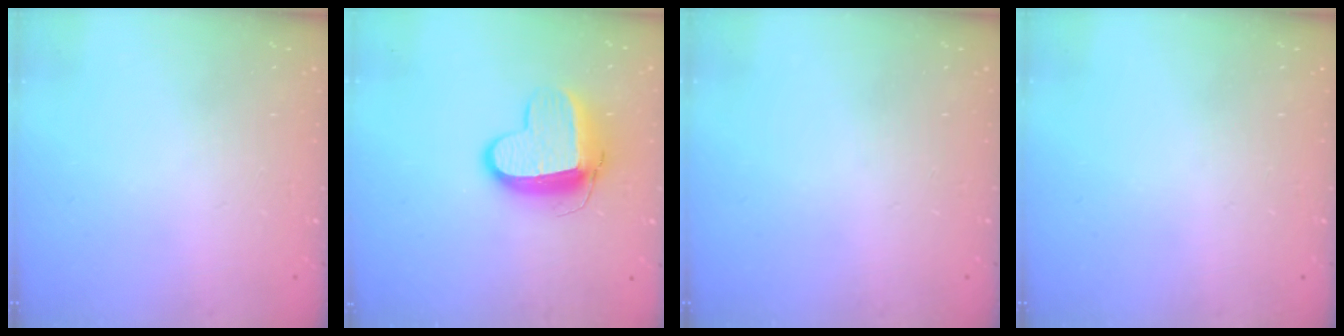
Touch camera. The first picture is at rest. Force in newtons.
{"total": 11.7, "press": 11.6, "slide": 1.3}
{"total": 0.0}
{"total": 0.0}